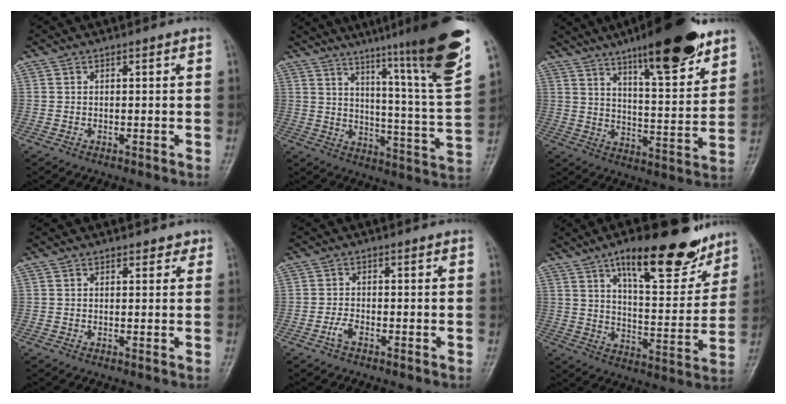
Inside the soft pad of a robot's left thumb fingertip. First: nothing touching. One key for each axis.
{"total": 24.3, "fx": 16.7, "fy": 0.9, "fz": 17.6, "tx": -0.234, "ty": -0.097, "tz": 0.236}
{"total": 18.6, "fx": 12.5, "fy": 4.3, "fz": 13.1, "tx": -0.165, "ty": -0.067, "tz": 0.194}
{"total": 1.7, "fx": 1.3, "fy": 1.0, "fz": 0.4, "tx": 0.010, "ty": -0.006, "tz": 0.011}
{"total": 2.0, "fx": -1.2, "fy": 0.8, "fz": 1.4, "tx": -0.033, "ty": 0.005, "tz": -0.025}
{"total": 19.4, "fx": 12.6, "fy": 6.7, "fz": 13.1, "tx": -0.145, "ty": -0.065, "tz": 0.195}